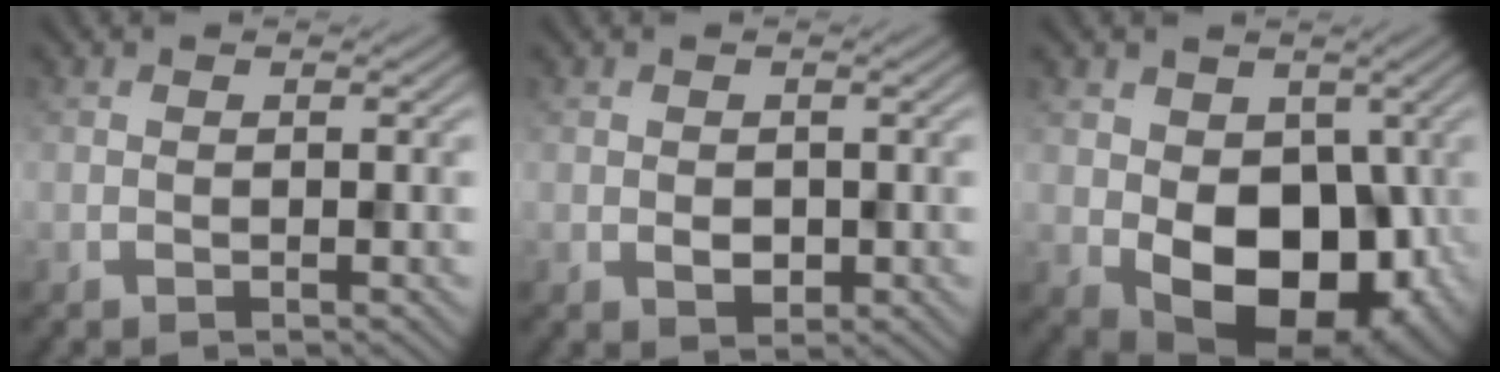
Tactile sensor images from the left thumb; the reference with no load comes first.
{"total": 1.7, "force": [-0.1, 1.4, 1.0], "torque": [-0.025, -0.008, 0.000]}
{"total": 12.6, "force": [-1.6, 8.9, 8.8], "torque": [-0.146, -0.037, -0.019]}